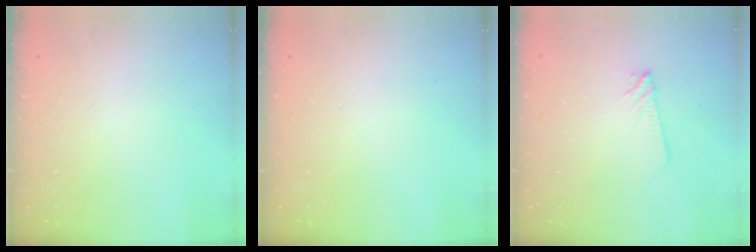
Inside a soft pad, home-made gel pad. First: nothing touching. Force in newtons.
{"total": 0.0}
{"total": 3.8, "press": 3.7, "slide": 0.6}